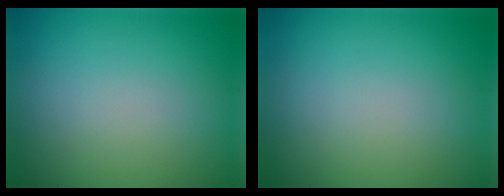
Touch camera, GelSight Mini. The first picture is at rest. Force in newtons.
{"total": 0.0}